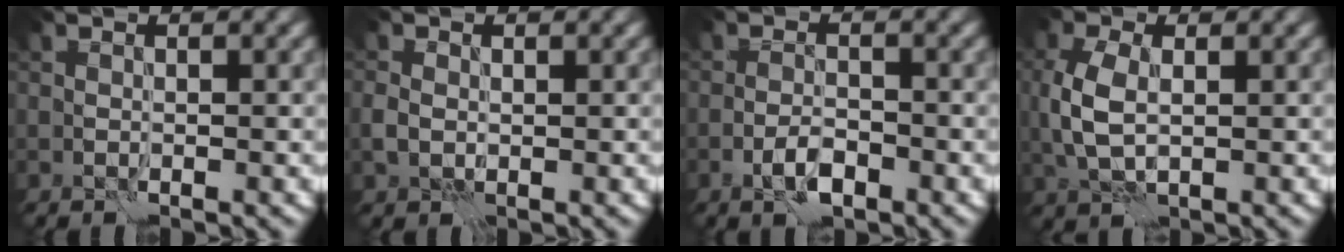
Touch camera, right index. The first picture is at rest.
{"total": 1.2, "force": [0.1, 1.1, 0.5], "torque": [-0.013, -0.003, -0.002]}
{"total": 2.3, "force": [-1.2, 0.9, 1.7], "torque": [-0.030, 0.002, -0.026]}
{"total": 4.1, "force": [0.4, 2.6, 3.1], "torque": [-0.084, -0.003, 0.009]}